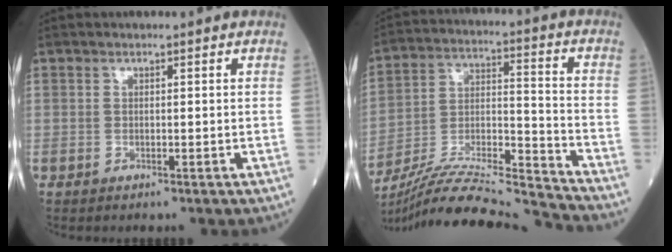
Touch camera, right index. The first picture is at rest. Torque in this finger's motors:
{"motor_torque": [-0.39, -0.55, 0.27, 0.10]}